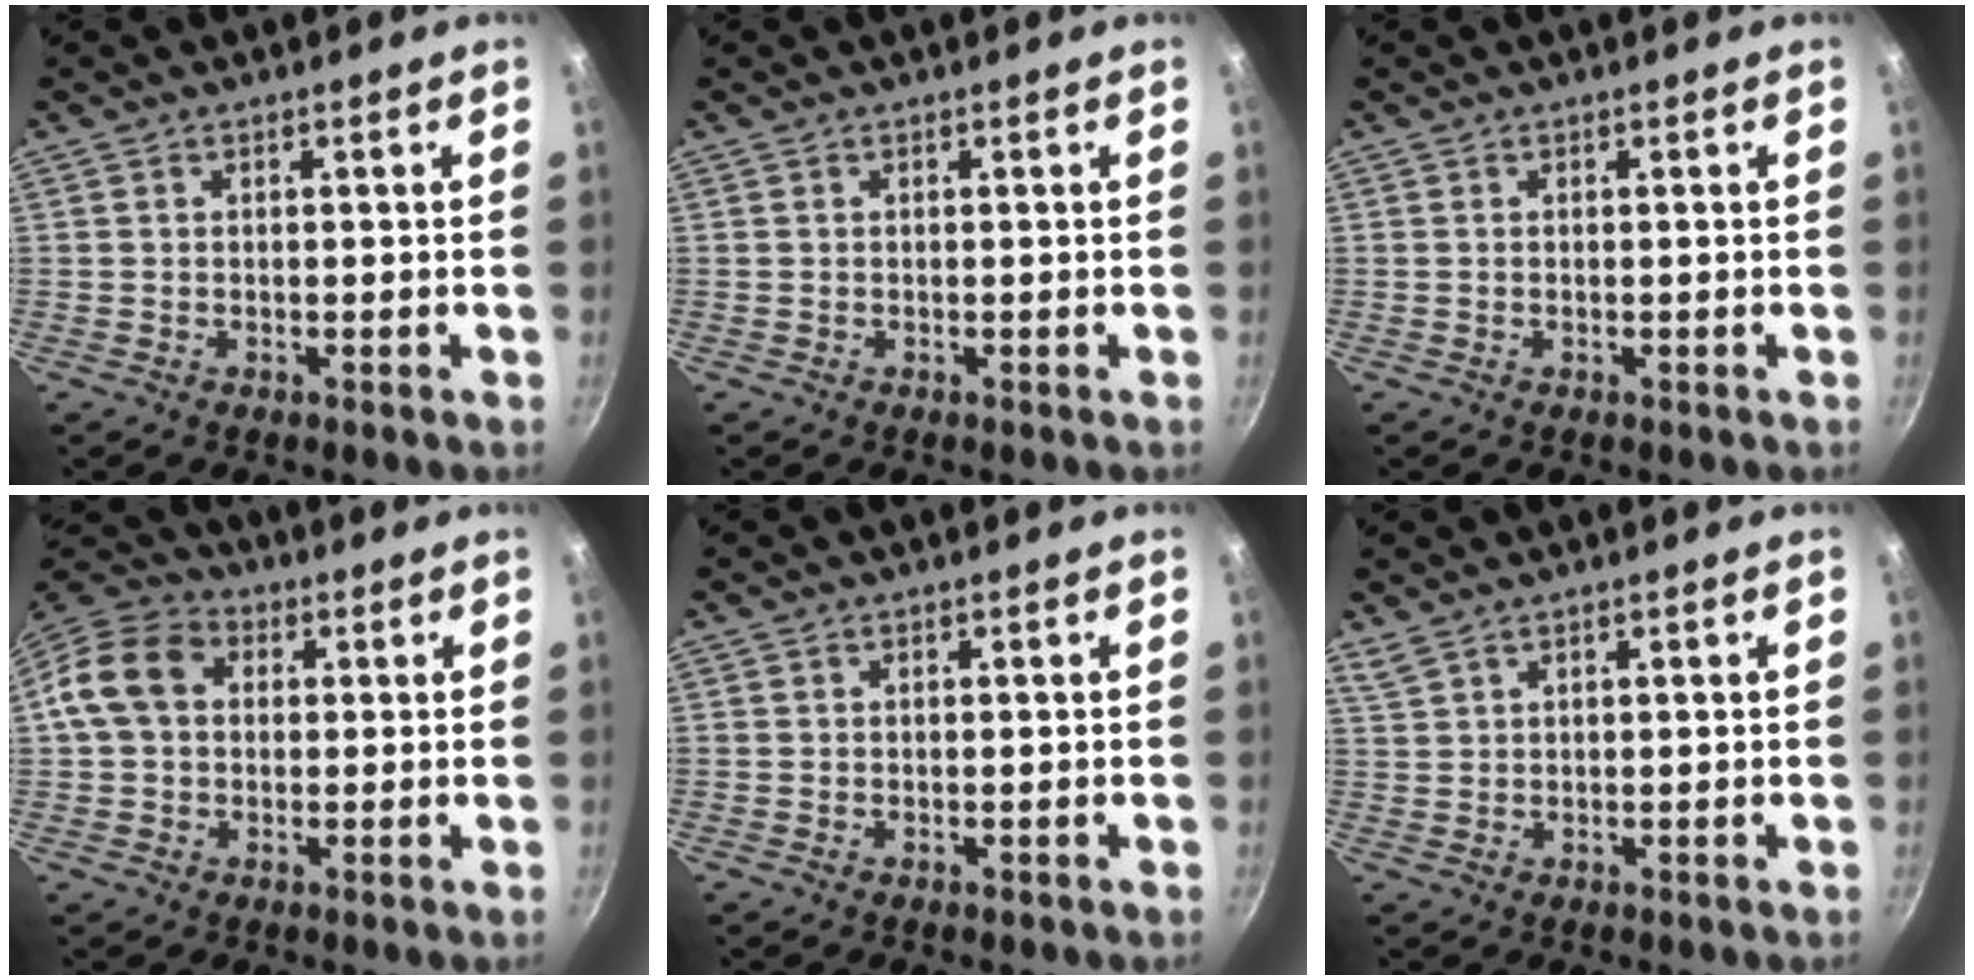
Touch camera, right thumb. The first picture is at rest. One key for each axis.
{"total": 0.0}
{"total": 0.0}
{"total": 10.8, "fx": 1.5, "fy": 8.5, "fz": 6.5, "tx": -0.097, "ty": 0.027, "tz": 0.008}
{"total": 0.0}
{"total": 2.1, "fx": 1.8, "fy": 0.5, "fz": 1.0, "tx": -0.023, "ty": -0.002, "tz": 0.045}